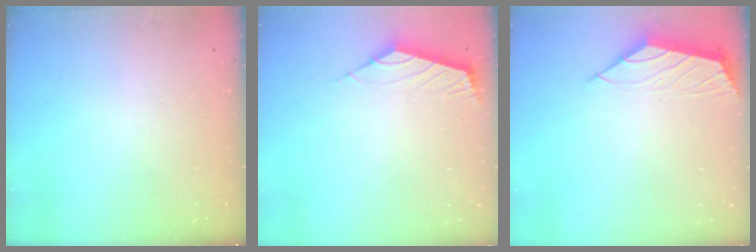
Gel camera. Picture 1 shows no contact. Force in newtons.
{"total": 2.3, "press": 2.3, "slide": 0.6}
{"total": 2.2, "press": 2.2, "slide": 0.5}